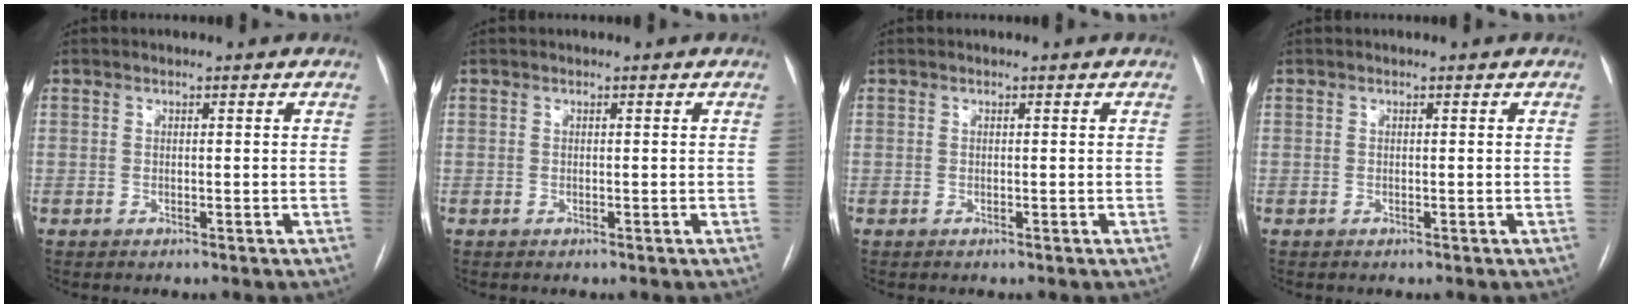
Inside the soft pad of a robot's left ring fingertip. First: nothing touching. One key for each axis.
{"total": 0.0}
{"total": 0.0}
{"total": 0.0}